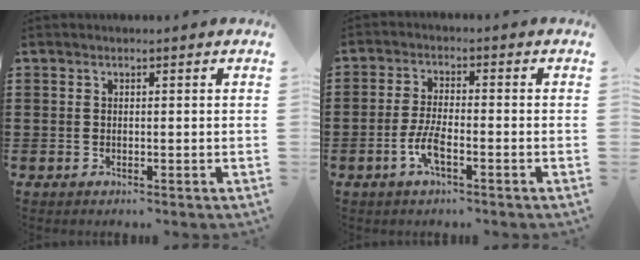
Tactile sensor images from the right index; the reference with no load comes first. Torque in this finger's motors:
{"motor_torque": [1.67, 0.47, 0.64, 0.18]}